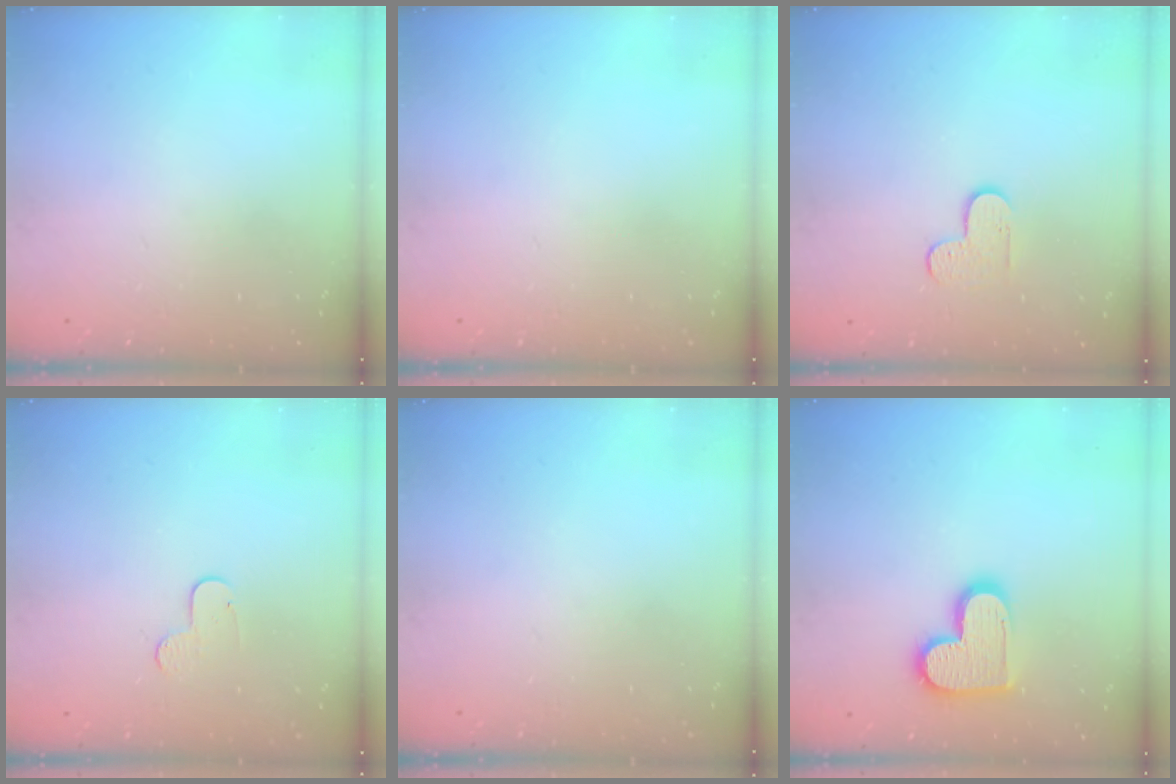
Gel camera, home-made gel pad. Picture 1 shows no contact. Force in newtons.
{"total": 0.0}
{"total": 4.7, "press": 4.7, "slide": 0.5}
{"total": 5.5, "press": 5.5, "slide": 0.5}
{"total": 0.0}
{"total": 14.0, "press": 13.9, "slide": 0.5}